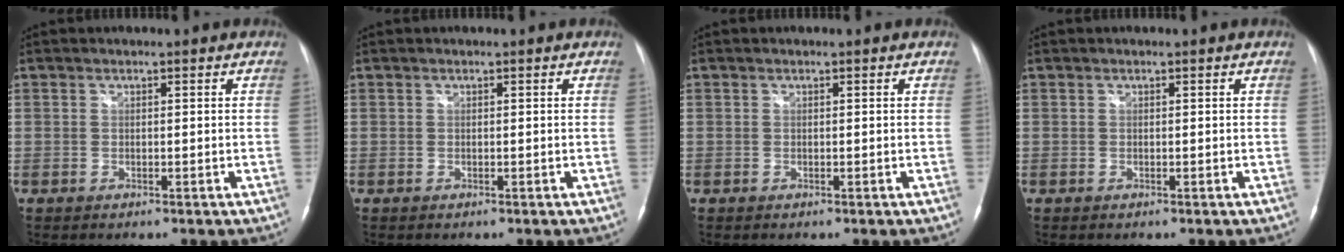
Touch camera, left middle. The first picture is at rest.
{"total": 0.0}
{"total": 0.0}
{"total": 0.0}